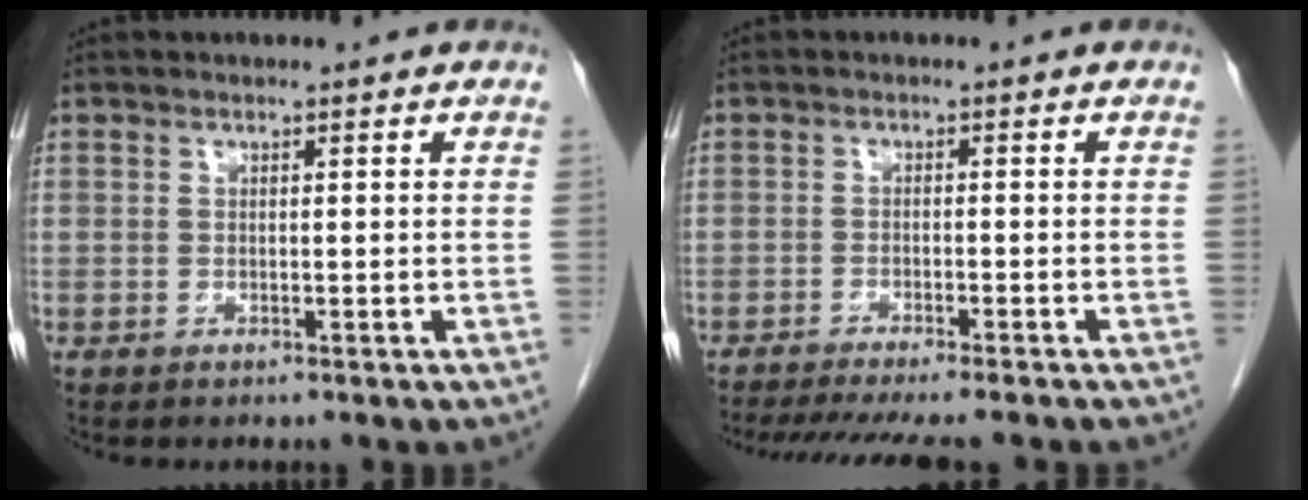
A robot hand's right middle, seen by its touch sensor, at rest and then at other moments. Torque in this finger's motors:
{"motor_torque": [0.89, -0.89, 0.11, 0.04]}